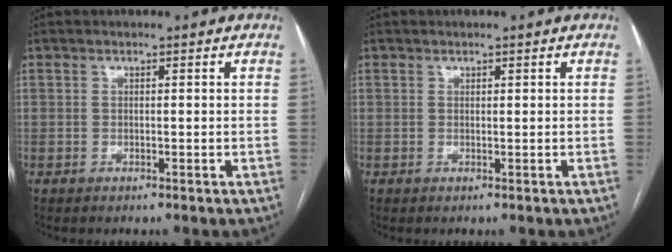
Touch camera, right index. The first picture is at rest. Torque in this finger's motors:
{"motor_torque": [0.00, 0.01, 0.00, 0.00]}